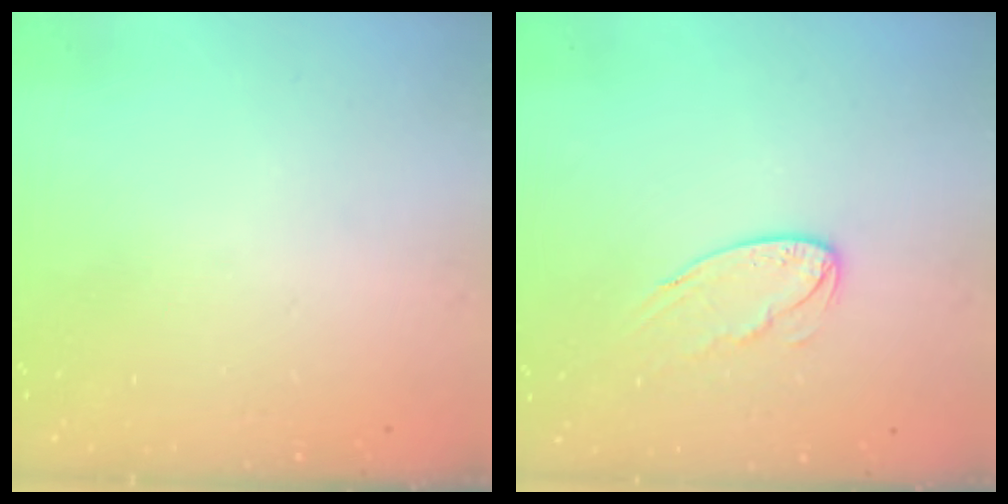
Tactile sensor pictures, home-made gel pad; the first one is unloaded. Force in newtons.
{"total": 8.4, "press": 8.4, "slide": 0.4}